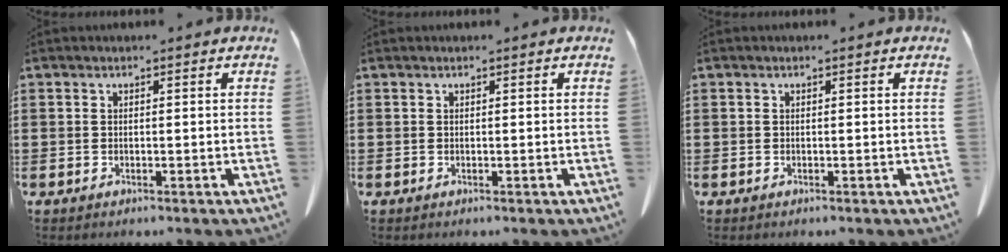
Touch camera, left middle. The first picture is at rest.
{"total": 0.0}
{"total": 0.0}